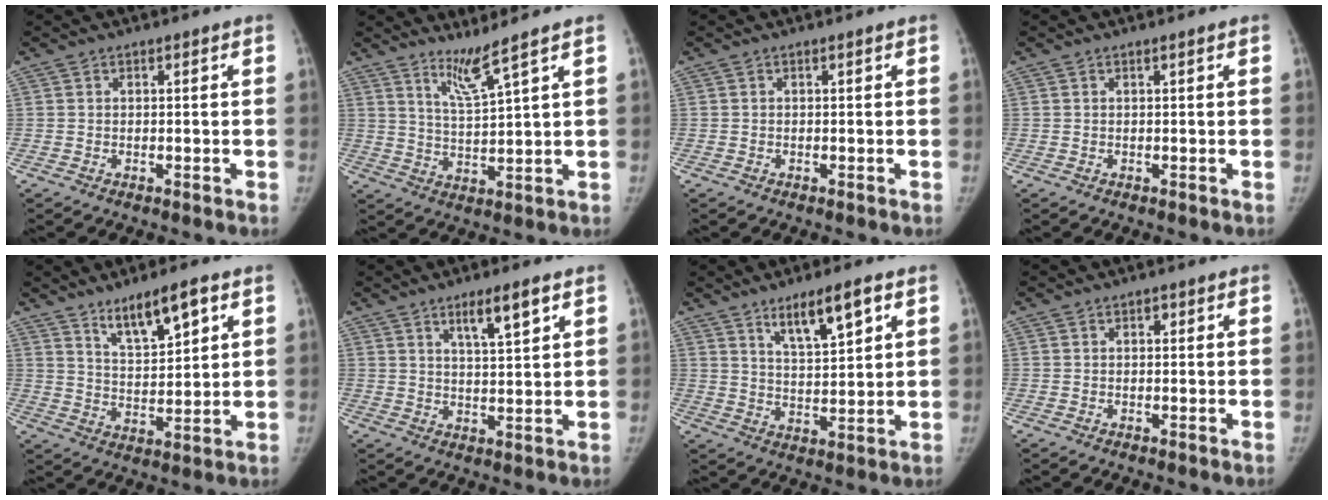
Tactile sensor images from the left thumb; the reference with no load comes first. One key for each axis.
{"total": 5.2, "fx": 4.0, "fy": -1.2, "fz": 3.2, "tx": -0.063, "ty": -0.050, "tz": 0.086}
{"total": 0.0}
{"total": 0.0}
{"total": 9.3, "fx": 5.7, "fy": 2.7, "fz": 6.8, "tx": -0.103, "ty": -0.033, "tz": 0.103}
{"total": 6.4, "fx": 3.7, "fy": 1.1, "fz": 5.1, "tx": -0.080, "ty": -0.022, "tz": 0.063}
{"total": 8.7, "fx": 5.0, "fy": 2.1, "fz": 6.8, "tx": -0.108, "ty": -0.027, "tz": 0.089}
{"total": 0.7, "fx": 0.2, "fy": 0.5, "fz": 0.4, "tx": 0.000, "ty": 0.003, "tz": 0.001}